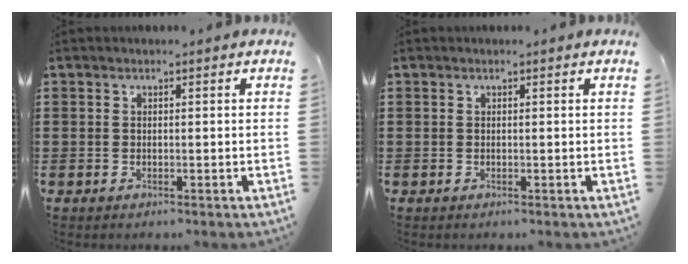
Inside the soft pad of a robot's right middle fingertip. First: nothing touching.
{"total": 0.0}